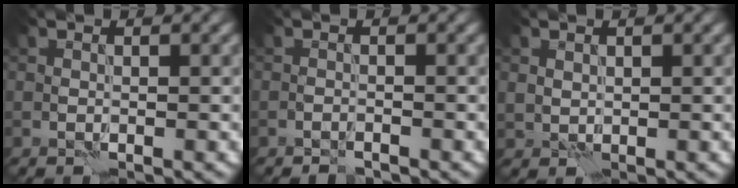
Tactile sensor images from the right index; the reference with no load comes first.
{"total": 0.7, "force": [-0.7, 0.0, 0.1], "torque": [0.001, 0.002, -0.016]}
{"total": 0.8, "force": [0.6, 0.5, 0.1], "torque": [-0.003, 0.003, 0.014]}